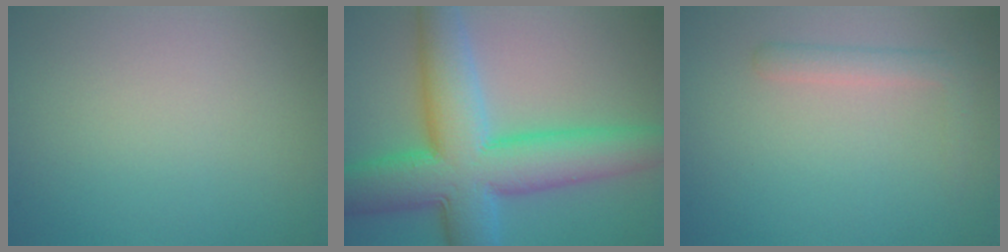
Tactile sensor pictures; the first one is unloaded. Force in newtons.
{"total": 11.5, "press": 11.5, "slide": 0.2}
{"total": 1.9, "press": 1.9, "slide": 0.1}